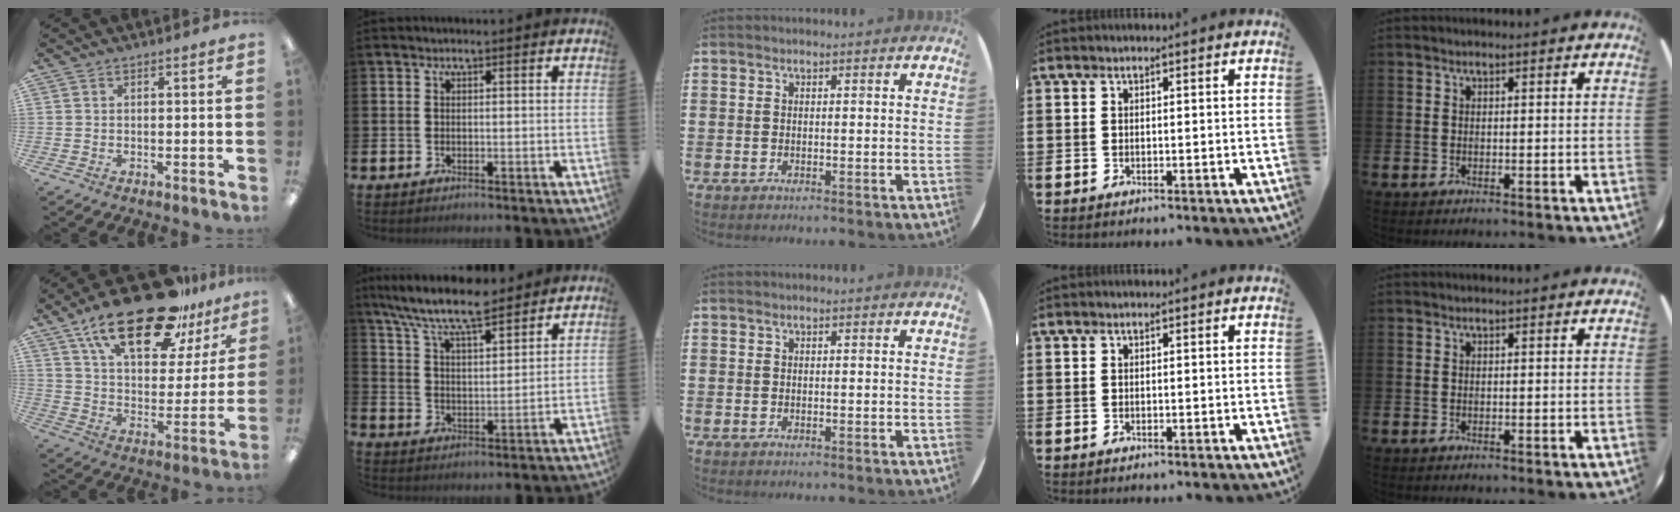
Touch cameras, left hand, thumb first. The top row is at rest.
{"thumb": {"total": 24.1, "force": [16.6, 9.5, 14.6], "torque": [-0.233, -0.094, 0.281]}, "index": {"total": 8.9, "force": [8.0, 1.3, 3.7], "torque": [-0.098, -0.040, 0.145]}}